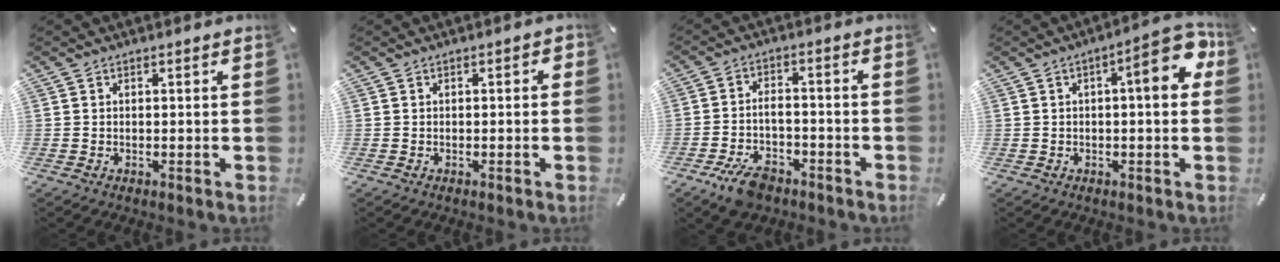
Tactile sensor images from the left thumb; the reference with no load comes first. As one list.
[{"total": 1.0, "force": [-0.5, 0.6, 0.6], "torque": [-0.009, 0.003, -0.011]}, {"total": 7.3, "force": [-4.3, 4.1, 4.4], "torque": [-0.084, 0.021, -0.075]}, {"total": 10.7, "force": [2.8, 3.1, 9.8], "torque": [-0.116, -0.022, 0.036]}]